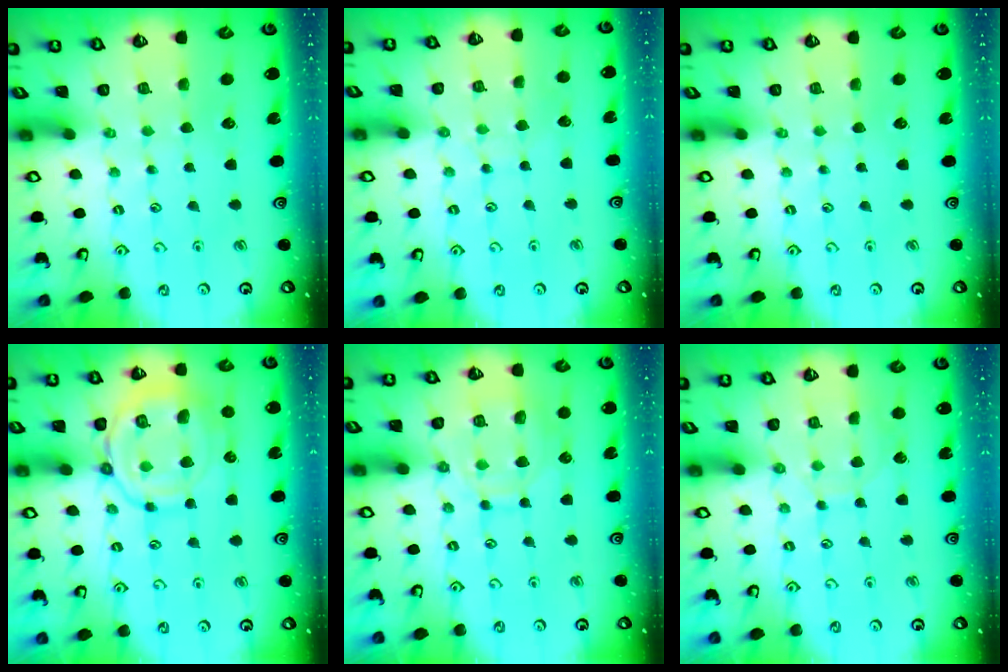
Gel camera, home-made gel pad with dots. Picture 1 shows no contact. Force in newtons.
{"total": 5.9, "press": 5.9, "slide": 0.6}
{"total": 0.0}
{"total": 14.3, "press": 14.2, "slide": 1.4}
{"total": 12.4, "press": 12.4, "slide": 1.0}
{"total": 6.3, "press": 6.3, "slide": 0.6}